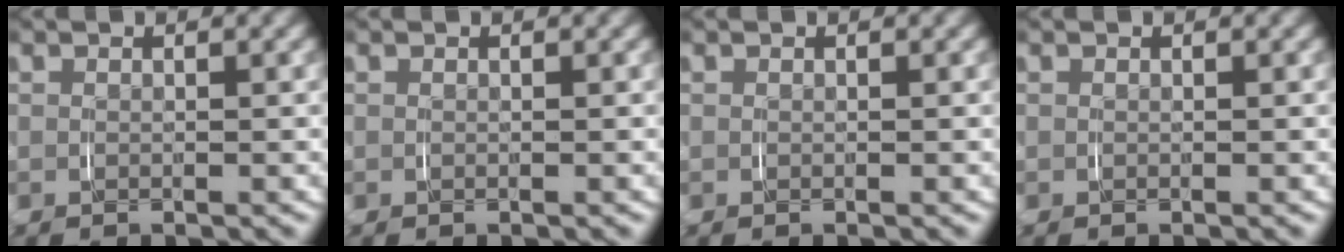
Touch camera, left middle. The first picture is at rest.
{"total": 0.0}
{"total": 0.0}
{"total": 0.0}